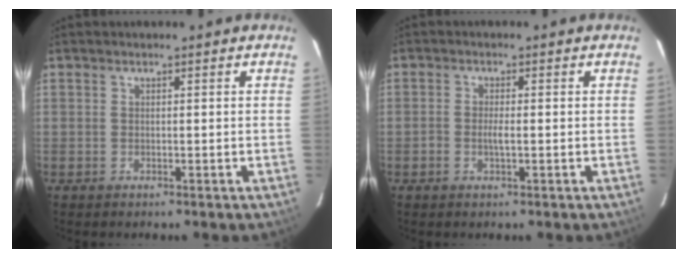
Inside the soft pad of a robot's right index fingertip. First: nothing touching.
{"total": 1.9, "force": [-0.5, 0.5, 1.7], "torque": [-0.038, 0.001, -0.011]}